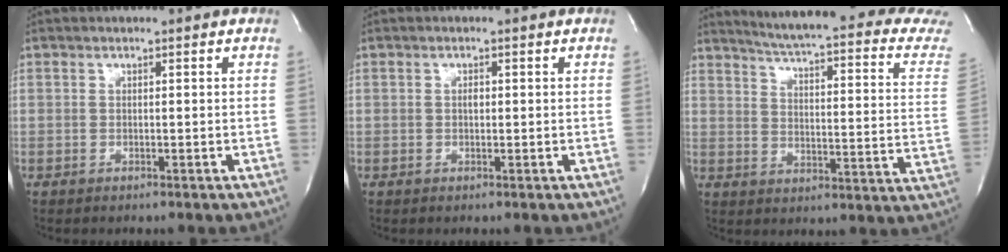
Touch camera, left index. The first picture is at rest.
{"total": 0.9, "force": [0.0, 0.5, 0.7], "torque": [-0.017, 0.000, -0.001]}
{"total": 24.2, "force": [21.7, 0.8, 10.7], "torque": [-0.151, -0.086, 0.250]}